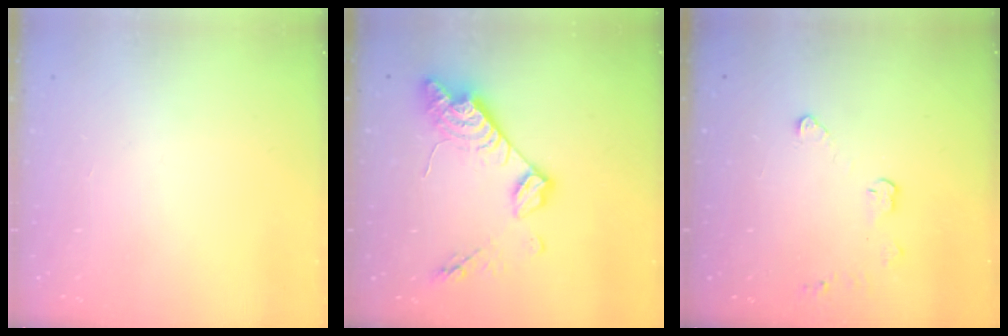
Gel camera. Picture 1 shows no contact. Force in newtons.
{"total": 14.9, "press": 14.8, "slide": 1.1}
{"total": 3.9, "press": 3.9, "slide": 0.5}